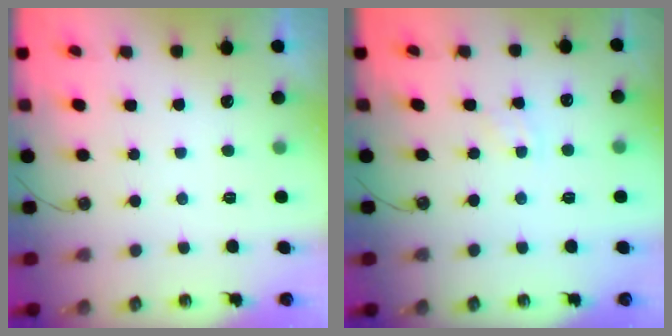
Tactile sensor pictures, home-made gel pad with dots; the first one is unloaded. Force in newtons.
{"total": 3.0, "press": 2.9, "slide": 0.4}